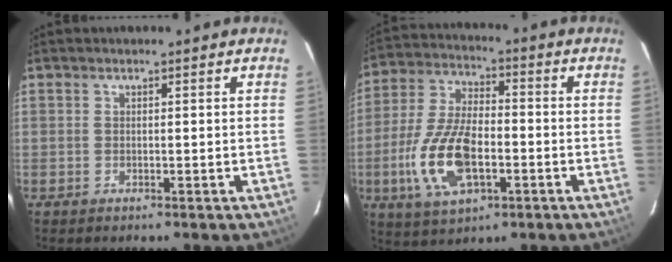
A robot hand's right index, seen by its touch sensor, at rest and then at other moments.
{"total": 15.2, "force": [-4.5, 7.0, 12.8], "torque": [-0.275, -0.003, -0.081]}